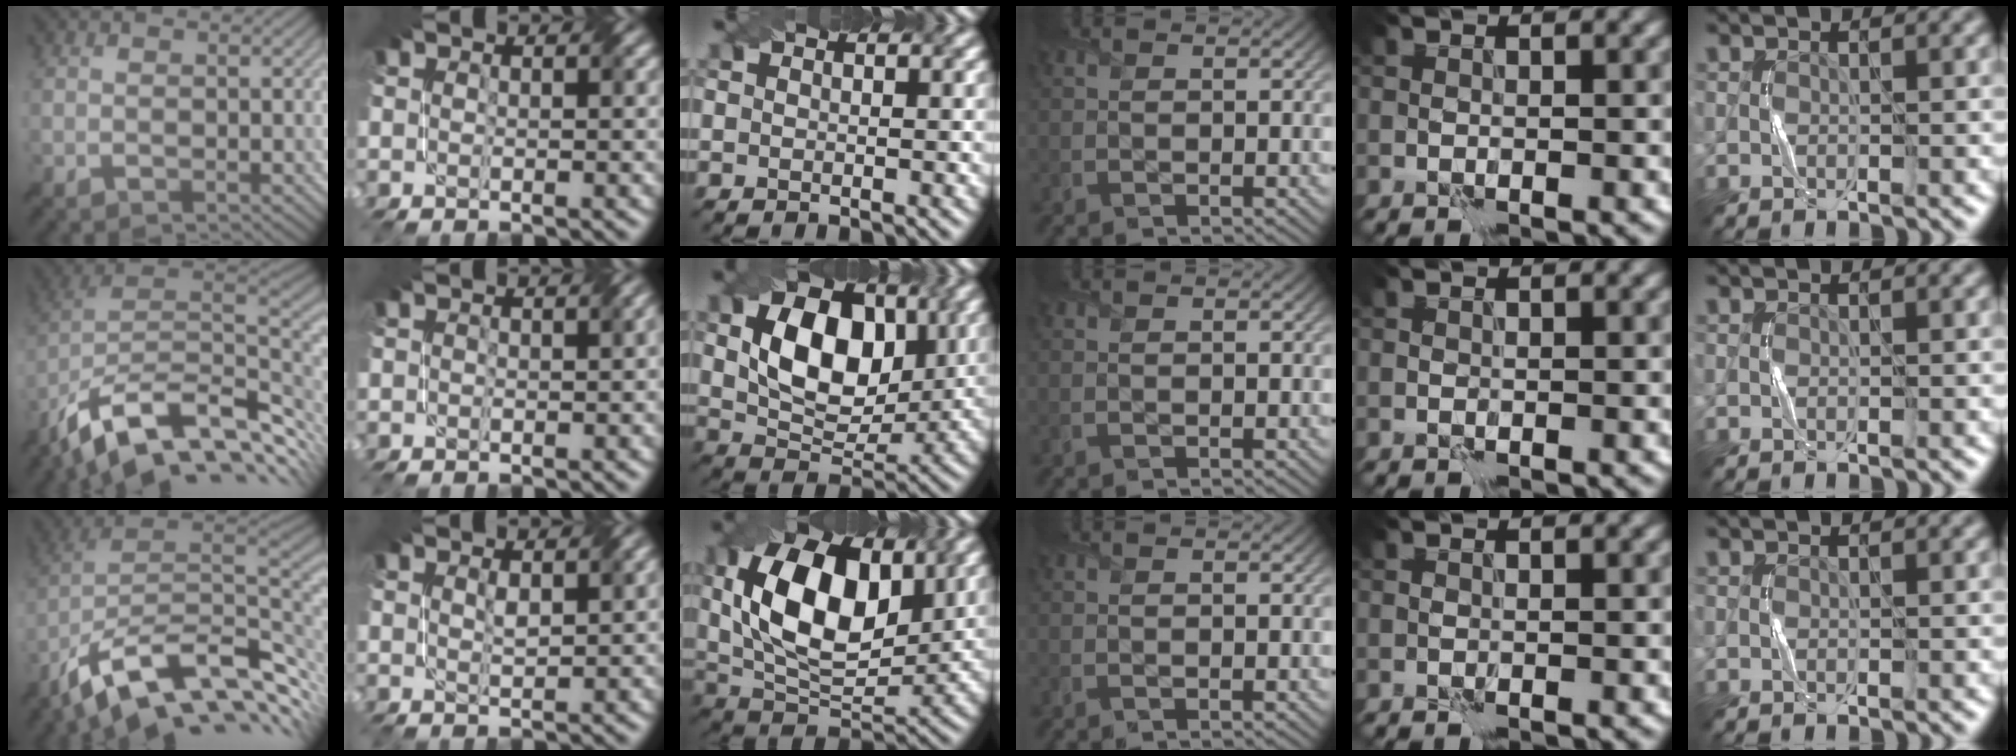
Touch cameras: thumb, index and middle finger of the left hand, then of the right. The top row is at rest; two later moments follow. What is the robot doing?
{"motion": "twist", "object": "screw"}